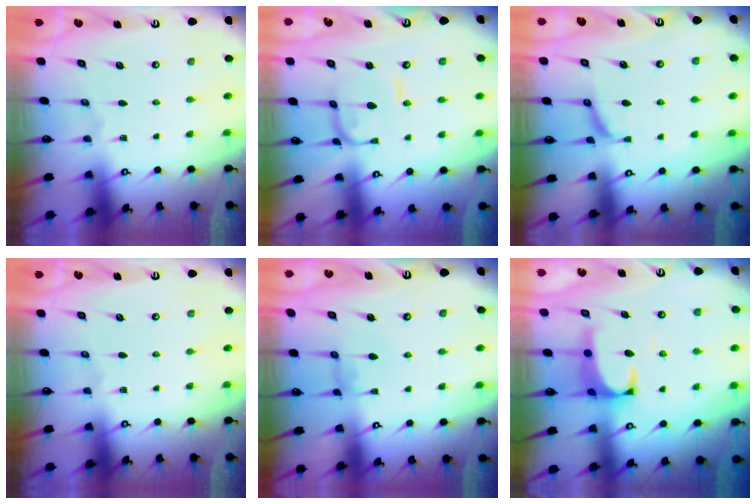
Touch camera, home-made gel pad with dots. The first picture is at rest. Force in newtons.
{"total": 0.0}
{"total": 0.0}
{"total": 0.0}
{"total": 1.0, "press": 0.8, "slide": 0.5}
{"total": 1.5, "press": 1.4, "slide": 0.7}